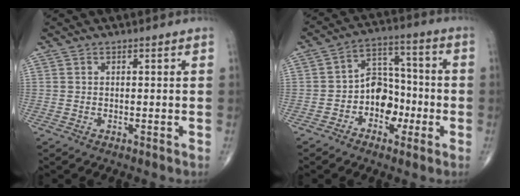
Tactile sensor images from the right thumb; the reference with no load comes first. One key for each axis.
{"total": 9.5, "fx": -2.7, "fy": 7.1, "fz": 5.7, "tx": -0.048, "ty": 0.045, "tz": -0.055}